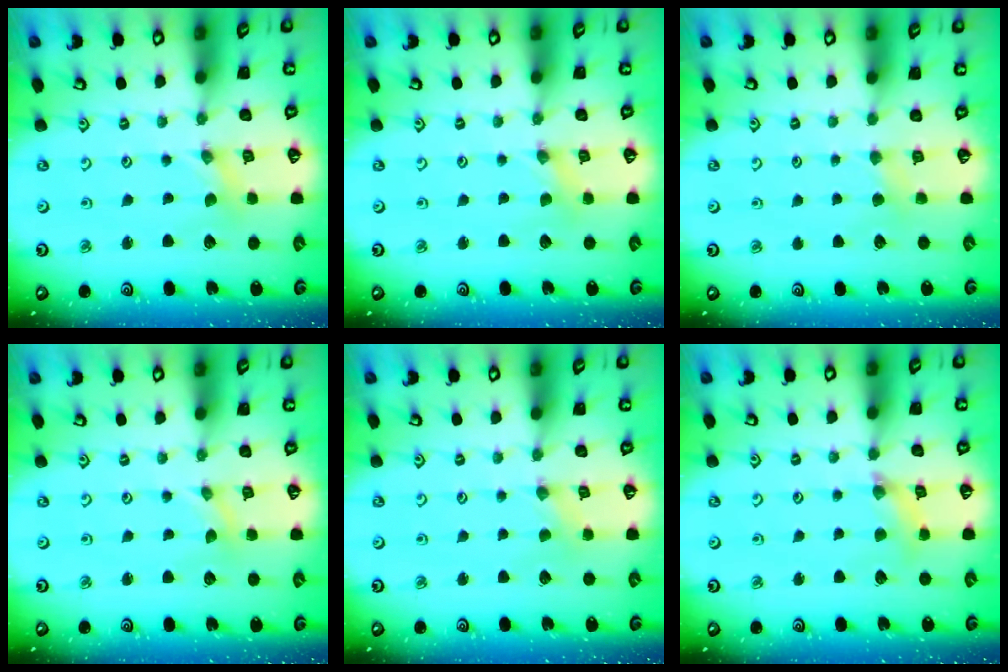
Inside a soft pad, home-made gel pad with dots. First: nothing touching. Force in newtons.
{"total": 0.0}
{"total": 3.3, "press": 3.2, "slide": 0.6}
{"total": 0.0}
{"total": 0.0}
{"total": 4.8, "press": 4.7, "slide": 0.4}